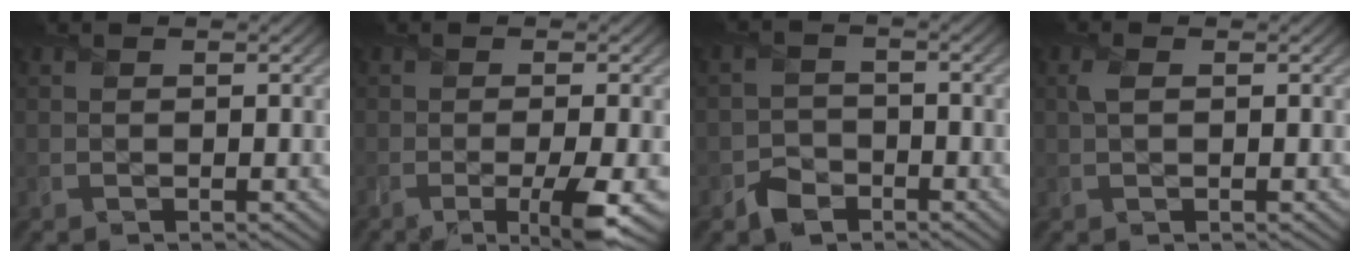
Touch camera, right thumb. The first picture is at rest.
{"total": 5.0, "force": [-1.8, 0.8, 4.5], "torque": [-0.074, -0.007, -0.032]}
{"total": 3.0, "force": [-2.1, 2.0, 0.5], "torque": [-0.002, 0.001, -0.049]}
{"total": 1.3, "force": [0.4, 0.6, 1.1], "torque": [-0.029, 0.003, 0.005]}